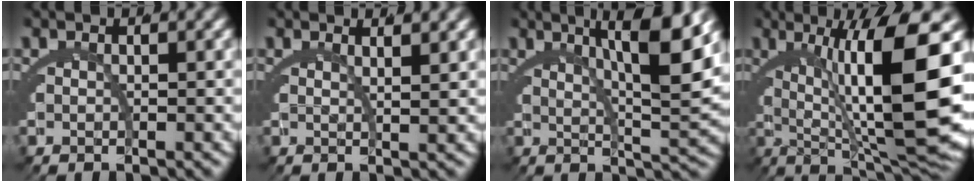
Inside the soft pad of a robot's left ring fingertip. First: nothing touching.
{"total": 1.9, "force": [1.5, -1.0, 0.8], "torque": [-0.010, -0.006, 0.028]}
{"total": 8.6, "force": [3.8, 1.0, 7.6], "torque": [-0.098, 0.009, 0.062]}
{"total": 14.9, "force": [1.4, 4.0, 14.3], "torque": [-0.181, 0.004, 0.034]}